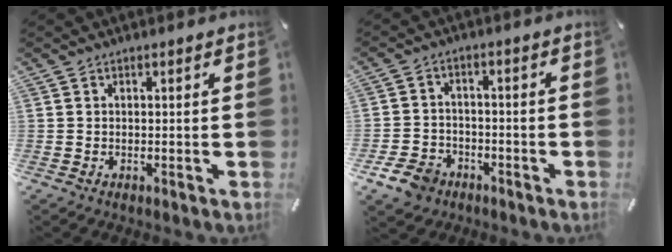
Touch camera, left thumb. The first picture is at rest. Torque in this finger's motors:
{"motor_torque": [0.65, 1.63, 0.23, 0.37, 0.00]}